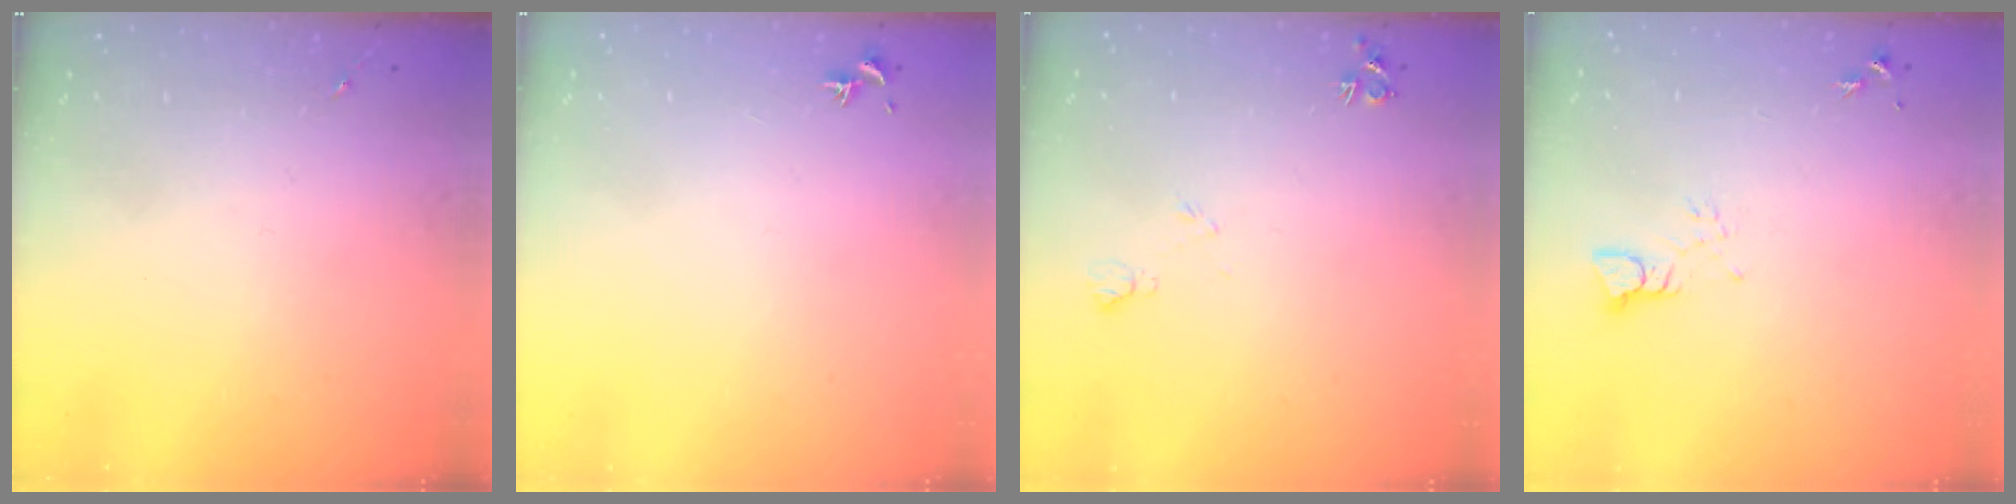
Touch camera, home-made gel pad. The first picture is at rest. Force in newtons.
{"total": 0.7, "press": 0.5, "slide": 0.4}
{"total": 5.2, "press": 5.1, "slide": 1.0}
{"total": 3.2, "press": 3.1, "slide": 0.4}